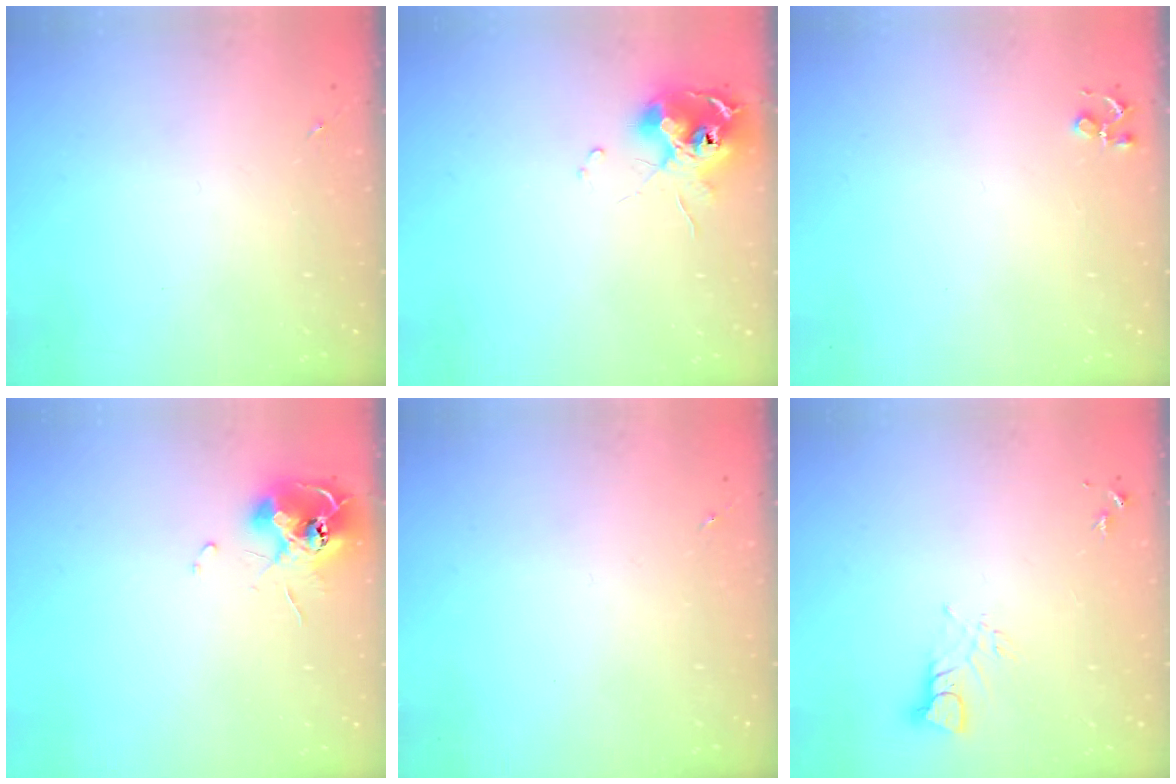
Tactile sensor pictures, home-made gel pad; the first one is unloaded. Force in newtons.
{"total": 12.2, "press": 12.1, "slide": 1.3}
{"total": 4.1, "press": 4.1, "slide": 0.5}
{"total": 11.7, "press": 11.7, "slide": 0.9}
{"total": 0.0}
{"total": 3.4, "press": 3.4, "slide": 0.3}